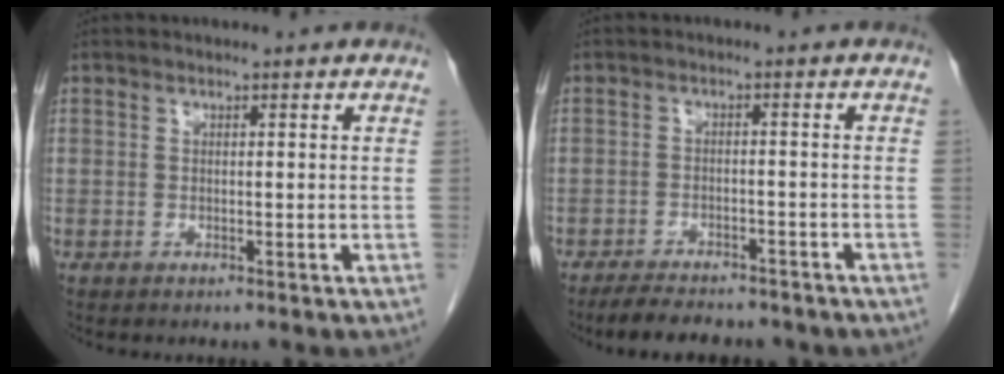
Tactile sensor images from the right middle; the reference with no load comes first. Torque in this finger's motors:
{"motor_torque": [0.15, -0.10, 0.04, 0.06]}